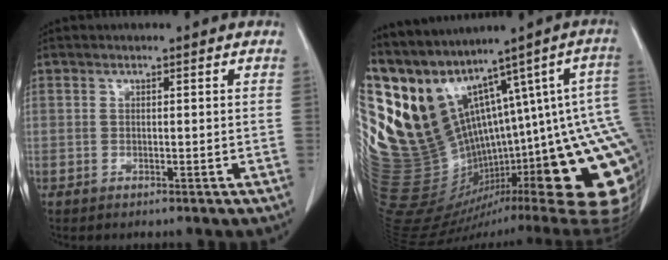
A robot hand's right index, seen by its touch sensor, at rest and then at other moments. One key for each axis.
{"total": 25.1, "fx": 7.2, "fy": 10.2, "fz": 21.8, "tx": -0.303, "ty": -0.002, "tz": 0.161}